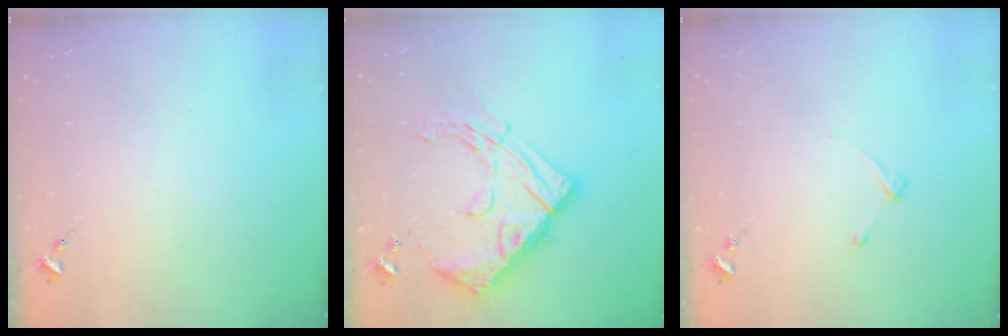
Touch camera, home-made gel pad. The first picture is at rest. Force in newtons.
{"total": 18.8, "press": 18.7, "slide": 1.2}
{"total": 3.8, "press": 3.8, "slide": 0.5}